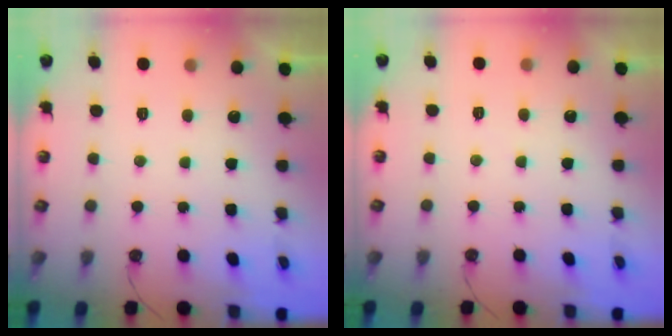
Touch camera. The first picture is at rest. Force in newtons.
{"total": 2.9, "press": 2.9, "slide": 0.5}